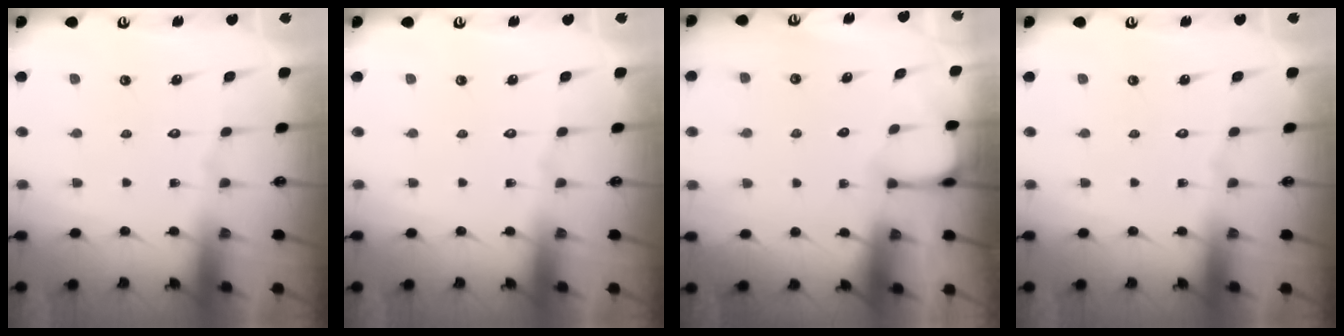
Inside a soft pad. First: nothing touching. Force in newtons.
{"total": 0.0}
{"total": 2.0, "press": 2.0, "slide": 0.2}
{"total": 0.0}